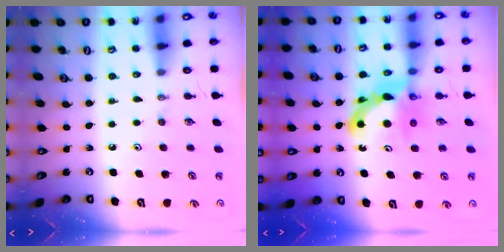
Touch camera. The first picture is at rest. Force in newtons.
{"total": 9.1, "press": 9.1, "slide": 1.0}